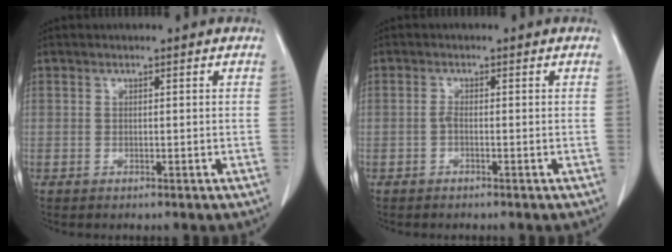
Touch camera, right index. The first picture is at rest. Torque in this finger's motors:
{"motor_torque": [0.26, -0.21, -0.01, 0.02]}